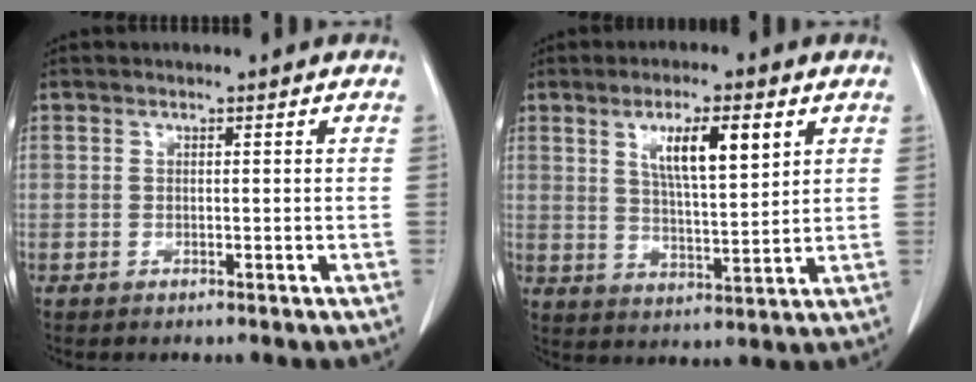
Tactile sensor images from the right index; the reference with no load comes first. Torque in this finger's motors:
{"motor_torque": [0.67, 0.53, 0.37, 0.11]}